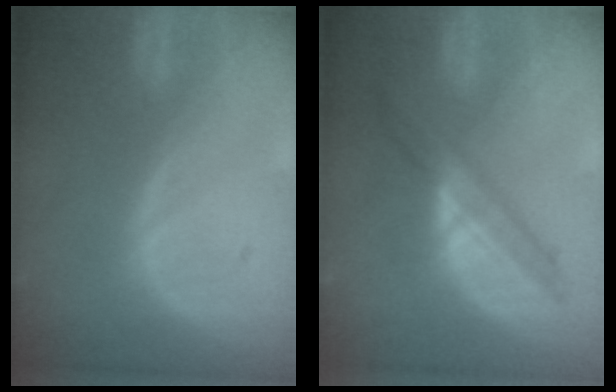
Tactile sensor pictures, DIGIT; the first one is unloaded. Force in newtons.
{"total": 5.9, "press": 5.8, "slide": 0.5}